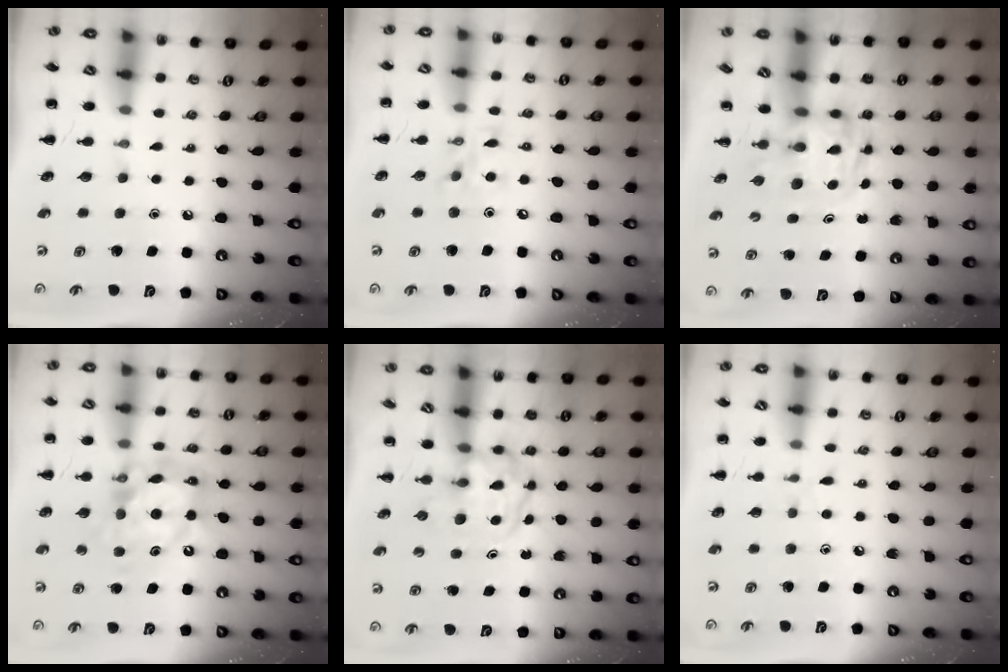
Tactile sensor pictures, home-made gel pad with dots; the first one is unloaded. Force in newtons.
{"total": 9.2, "press": 9.1, "slide": 1.1}
{"total": 2.9, "press": 2.9, "slide": 0.5}
{"total": 12.6, "press": 12.0, "slide": 3.8}
{"total": 3.9, "press": 3.9, "slide": 0.4}
{"total": 3.8, "press": 3.4, "slide": 1.7}